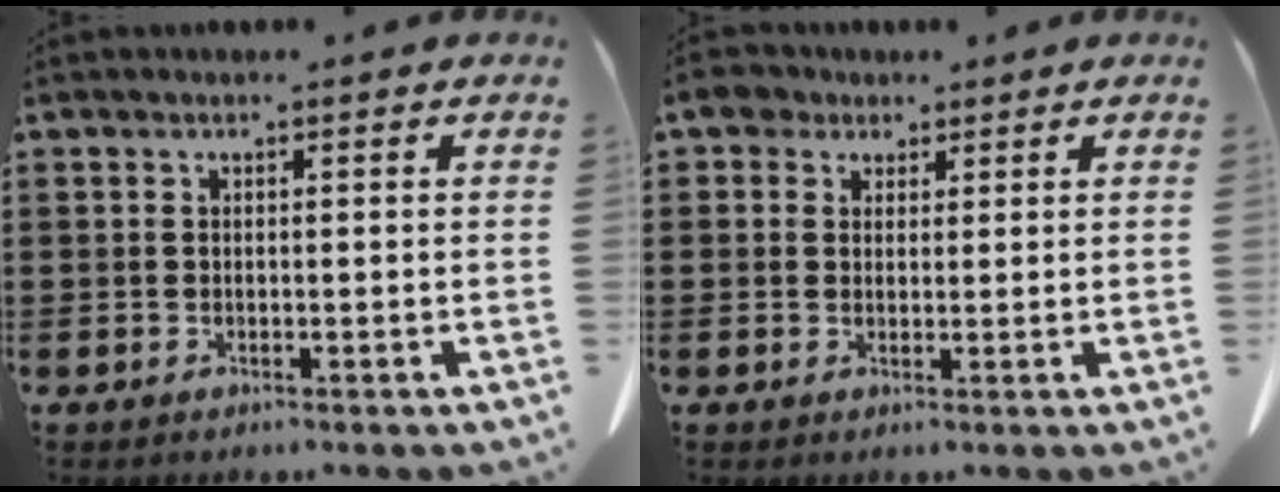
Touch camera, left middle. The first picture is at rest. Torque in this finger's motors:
{"motor_torque": [0.12, 0.15, 0.01, 0.02]}